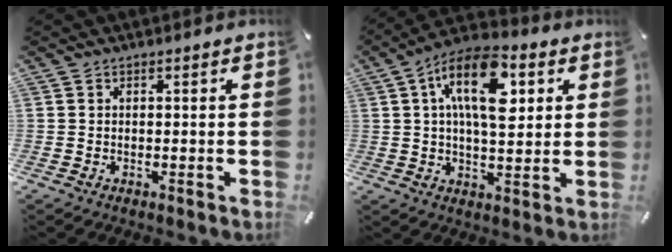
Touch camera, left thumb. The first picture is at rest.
{"total": 15.5, "force": [5.1, 7.9, 12.3], "torque": [-0.203, -0.008, 0.082]}